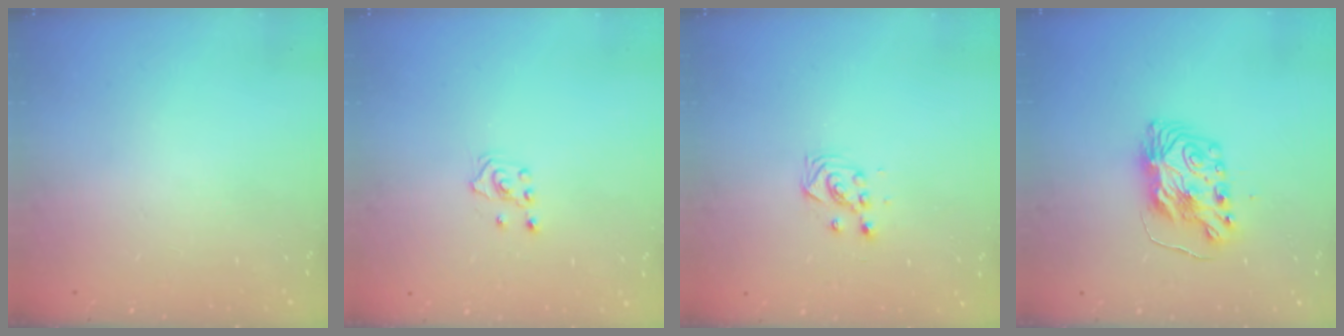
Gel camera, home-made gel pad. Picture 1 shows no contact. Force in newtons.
{"total": 2.1, "press": 1.8, "slide": 0.9}
{"total": 2.9, "press": 2.9, "slide": 0.4}
{"total": 9.0, "press": 9.0, "slide": 0.6}